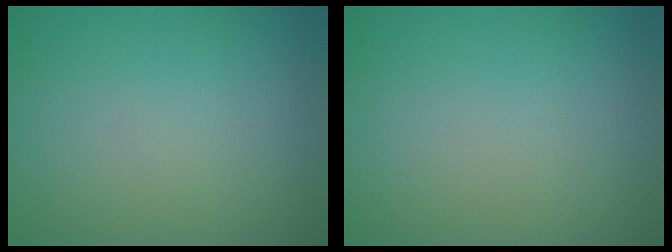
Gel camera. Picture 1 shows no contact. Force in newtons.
{"total": 0.0}